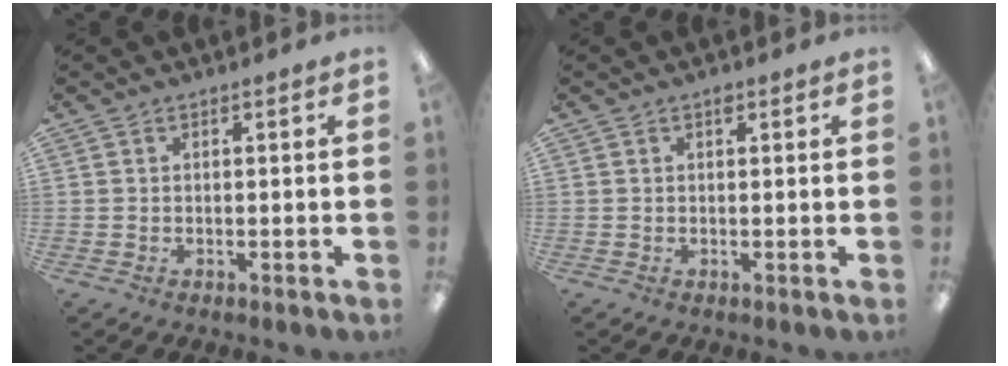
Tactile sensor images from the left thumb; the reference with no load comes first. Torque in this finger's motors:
{"motor_torque": [0.15, -0.05, 0.53, 0.03, 0.00]}